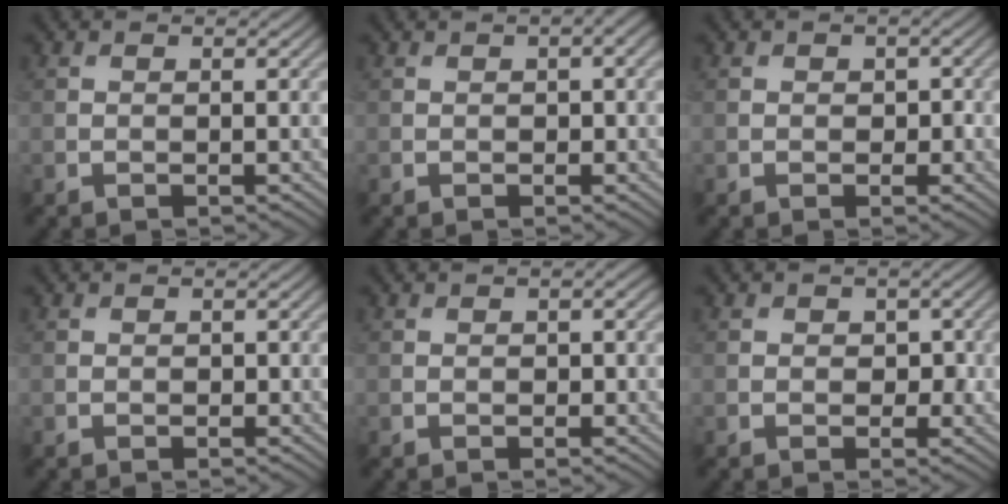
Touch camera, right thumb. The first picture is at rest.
{"total": 2.0, "force": [0.6, 1.0, 1.6], "torque": [-0.024, 0.001, 0.012]}
{"total": 1.2, "force": [-0.2, 1.1, 0.5], "torque": [-0.002, -0.005, -0.003]}
{"total": 0.0}
{"total": 0.8, "force": [0.1, 0.6, 0.5], "torque": [-0.004, -0.002, 0.006]}
{"total": 1.7, "force": [-0.1, 1.4, 1.0], "torque": [-0.009, -0.005, -0.004]}